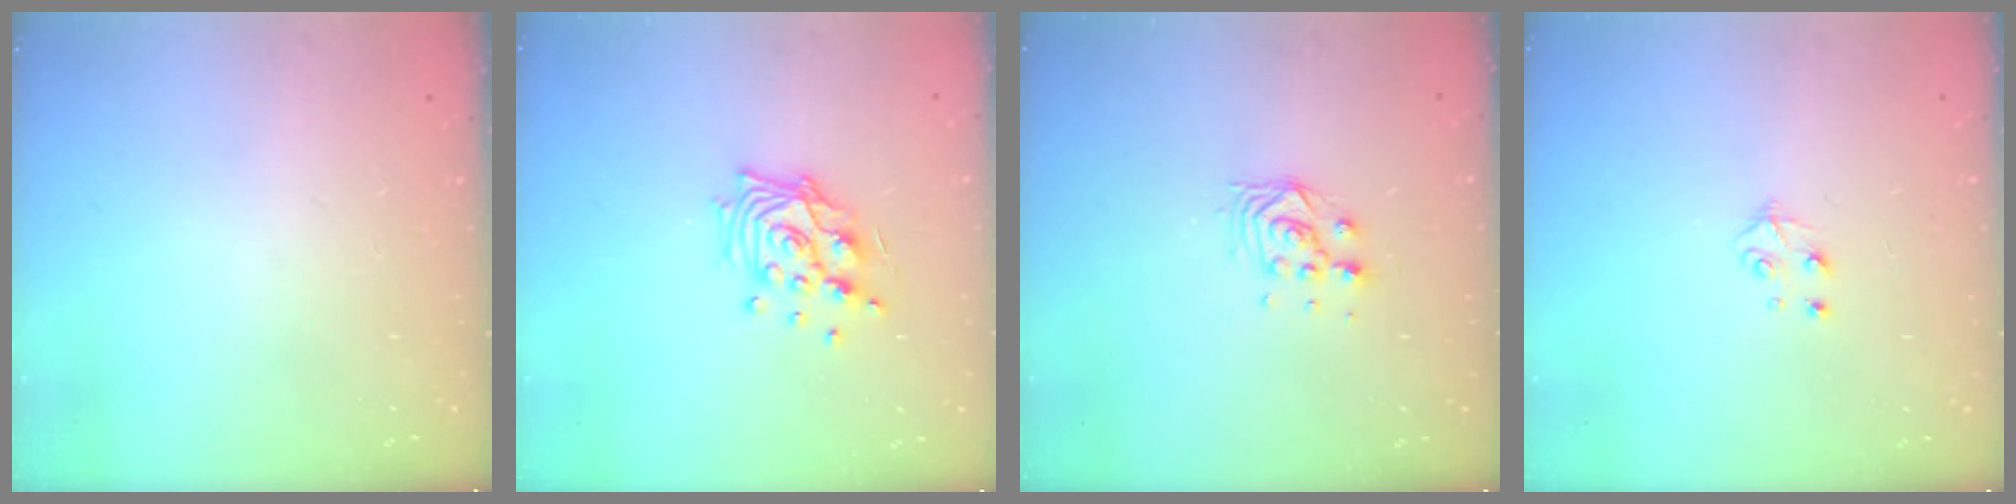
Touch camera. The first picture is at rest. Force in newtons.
{"total": 12.6, "press": 12.5, "slide": 1.7}
{"total": 6.1, "press": 6.0, "slide": 0.4}
{"total": 4.5, "press": 4.5, "slide": 0.4}